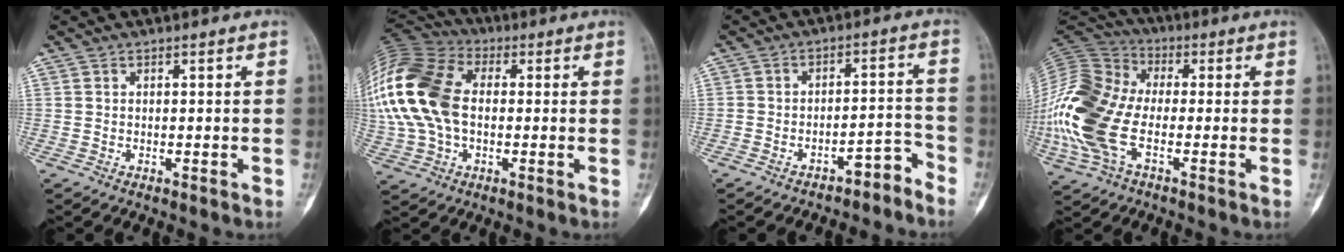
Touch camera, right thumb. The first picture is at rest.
{"total": 23.1, "force": [1.1, 15.1, 17.5], "torque": [-0.414, 0.017, 0.017]}
{"total": 5.3, "force": [-4.7, 2.0, 1.3], "torque": [-0.004, 0.088, -0.065]}
{"total": 20.0, "force": [-3.8, 11.5, 15.9], "torque": [-0.363, 0.013, -0.081]}